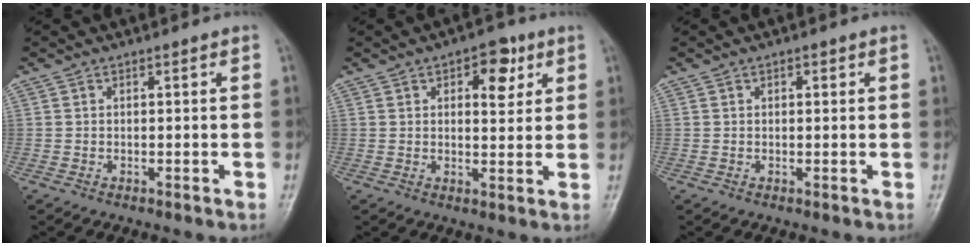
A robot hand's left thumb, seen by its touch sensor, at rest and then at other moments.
{"total": 6.8, "force": [3.1, 3.7, 4.8], "torque": [-0.037, -0.010, 0.037]}
{"total": 1.1, "force": [0.5, 0.6, 0.7], "torque": [-0.007, 0.001, 0.005]}